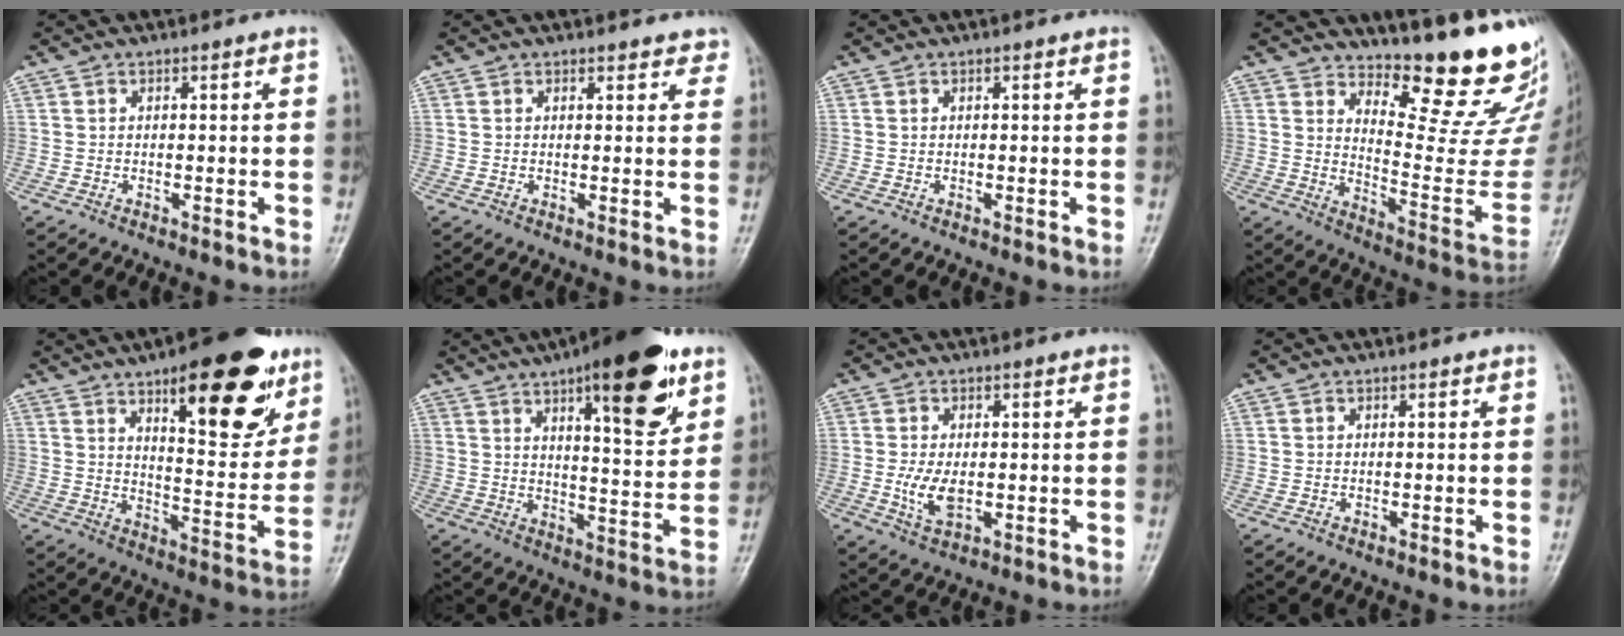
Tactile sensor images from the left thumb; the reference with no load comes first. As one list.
[{"total": 2.6, "force": [2.3, 1.2, 0.7], "torque": [0.019, -0.008, 0.016]}, {"total": 0.0}, {"total": 18.8, "force": [16.2, 3.7, 8.8], "torque": [-0.080, -0.176, 0.219]}, {"total": 21.6, "force": [11.9, 7.9, 16.2], "torque": [-0.182, -0.053, 0.177]}, {"total": 18.6, "force": [10.3, 5.6, 14.5], "torque": [-0.178, -0.048, 0.151]}, {"total": 5.4, "force": [-0.5, 3.0, 4.5], "torque": [-0.088, -0.011, -0.004]}, {"total": 0.0}]